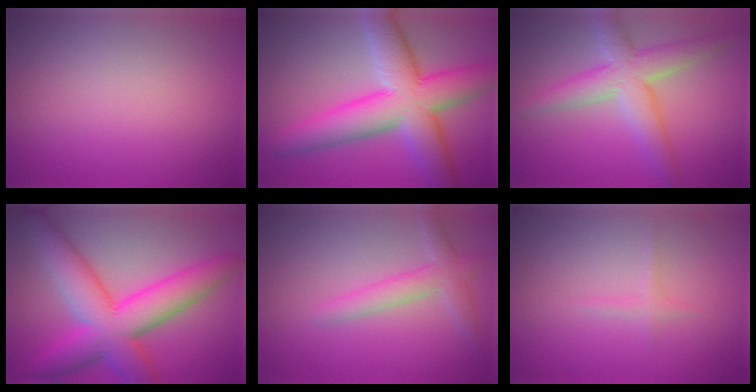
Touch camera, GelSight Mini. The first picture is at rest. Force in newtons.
{"total": 9.7, "press": 9.7, "slide": 0.6}
{"total": 5.2, "press": 5.2, "slide": 0.3}
{"total": 9.5, "press": 9.5, "slide": 0.1}
{"total": 2.7, "press": 2.7, "slide": 0.3}
{"total": 0.8, "press": 0.8, "slide": 0.1}